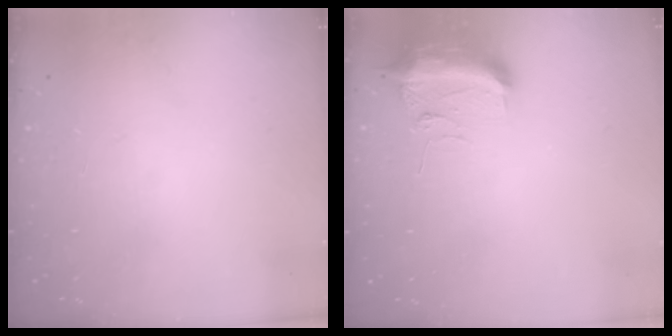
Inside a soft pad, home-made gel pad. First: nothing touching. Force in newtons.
{"total": 10.1, "press": 10.0, "slide": 1.2}